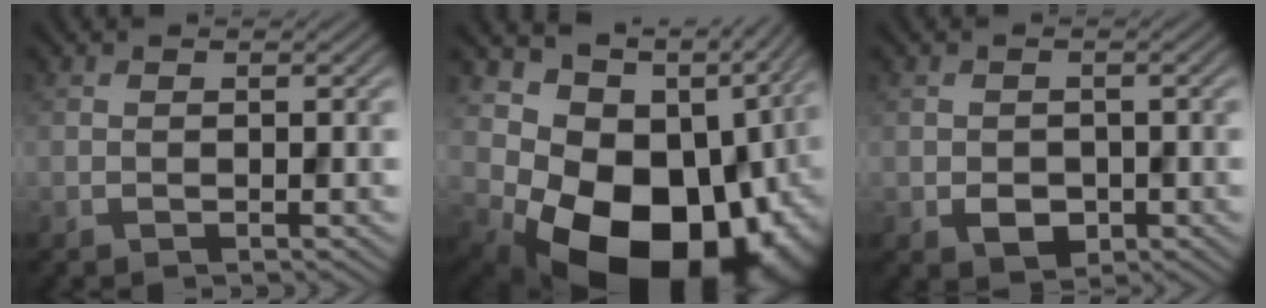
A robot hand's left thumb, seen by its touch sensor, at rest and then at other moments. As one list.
[{"total": 19.7, "force": [-3.0, 14.4, 13.1], "torque": [-0.212, -0.069, -0.004]}, {"total": 2.0, "force": [-0.6, 1.7, 0.8], "torque": [-0.027, -0.009, -0.011]}]